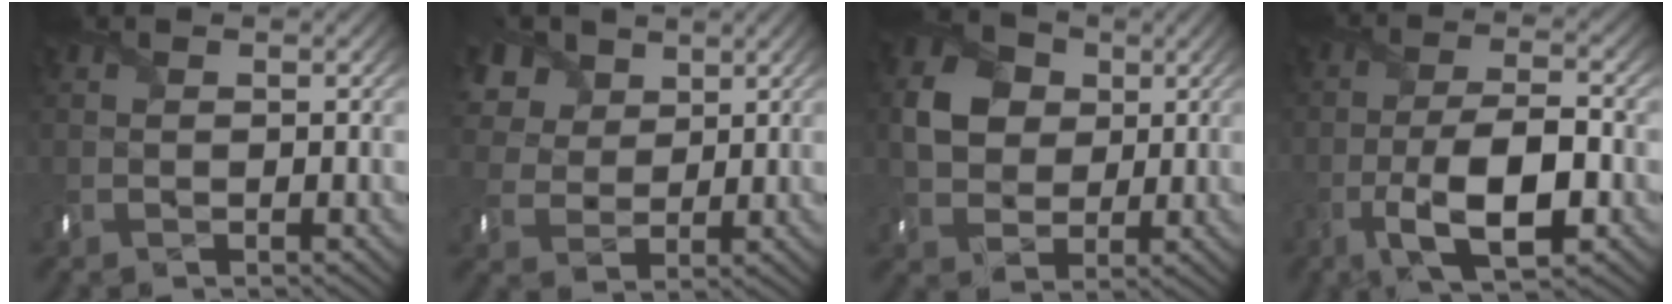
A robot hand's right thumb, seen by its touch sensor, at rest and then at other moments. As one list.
[{"total": 8.0, "force": [4.3, 5.5, 3.8], "torque": [-0.128, 0.016, 0.075]}, {"total": 6.7, "force": [1.5, 5.6, 3.3], "torque": [-0.080, 0.005, 0.016]}, {"total": 8.9, "force": [-3.5, 3.1, 7.6], "torque": [-0.137, -0.003, -0.067]}]